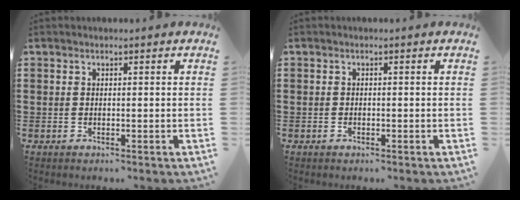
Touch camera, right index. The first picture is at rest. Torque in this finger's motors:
{"motor_torque": [1.34, 0.80, 0.02, 0.00]}